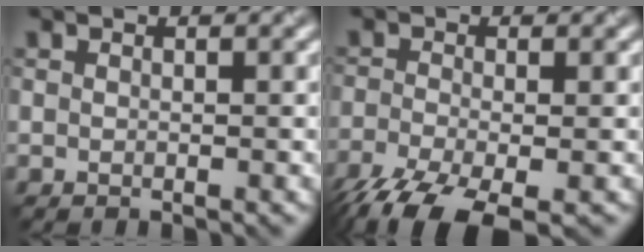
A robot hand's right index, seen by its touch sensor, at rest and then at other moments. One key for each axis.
{"total": 8.1, "fx": -5.3, "fy": 2.8, "fz": 5.4, "tx": -0.121, "ty": -0.044, "tz": -0.096}